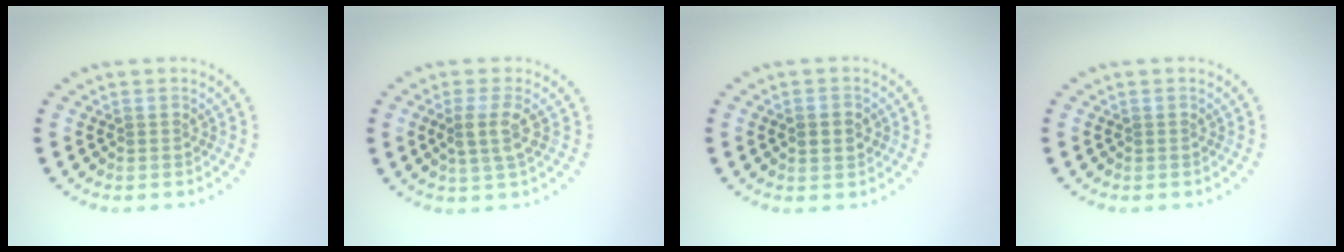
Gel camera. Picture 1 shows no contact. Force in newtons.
{"total": 2.2, "press": 1.9, "slide": 1.1}
{"total": 2.4, "press": 2.4, "slide": 0.2}
{"total": 0.0}